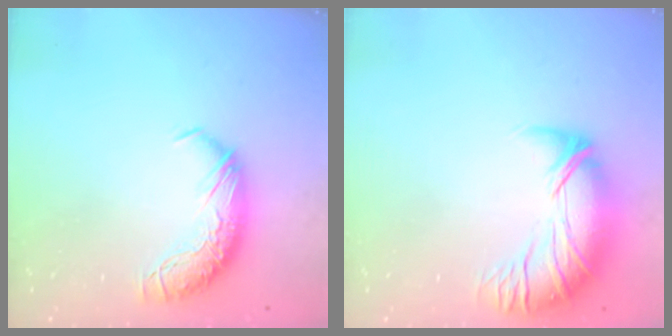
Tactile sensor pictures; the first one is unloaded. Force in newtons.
{"total": 2.5, "press": 0.1, "slide": 2.5}